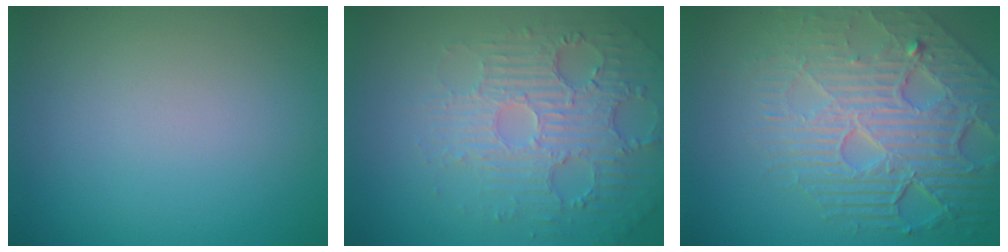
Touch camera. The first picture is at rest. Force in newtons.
{"total": 4.3, "press": 3.8, "slide": 2.1}
{"total": 8.7, "press": 5.9, "slide": 6.5}